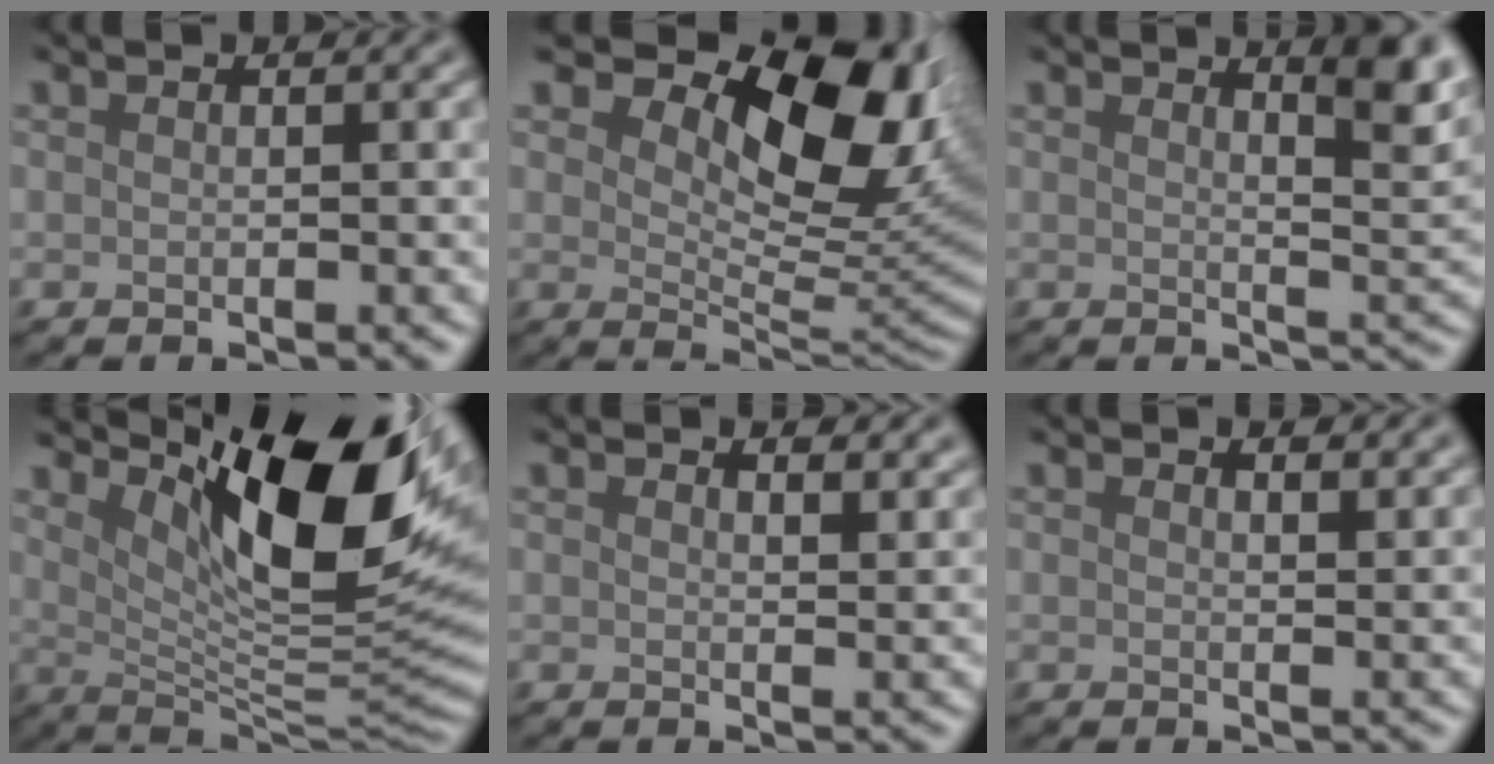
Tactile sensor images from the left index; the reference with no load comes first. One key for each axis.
{"total": 11.2, "fx": 5.8, "fy": 5.1, "fz": 8.1, "tx": -0.127, "ty": 0.000, "tz": 0.097}
{"total": 5.4, "fx": 3.2, "fy": 1.4, "fz": 4.2, "tx": -0.042, "ty": 0.007, "tz": 0.044}
{"total": 12.9, "fx": 5.6, "fy": 3.7, "fz": 11.0, "tx": -0.166, "ty": -0.006, "tz": 0.101}
{"total": 3.4, "fx": 2.8, "fy": 1.2, "fz": 1.5, "tx": -0.013, "ty": 0.011, "tz": 0.026}
{"total": 2.6, "fx": 2.1, "fy": 0.9, "fz": 1.2, "tx": -0.006, "ty": 0.012, "tz": 0.016}